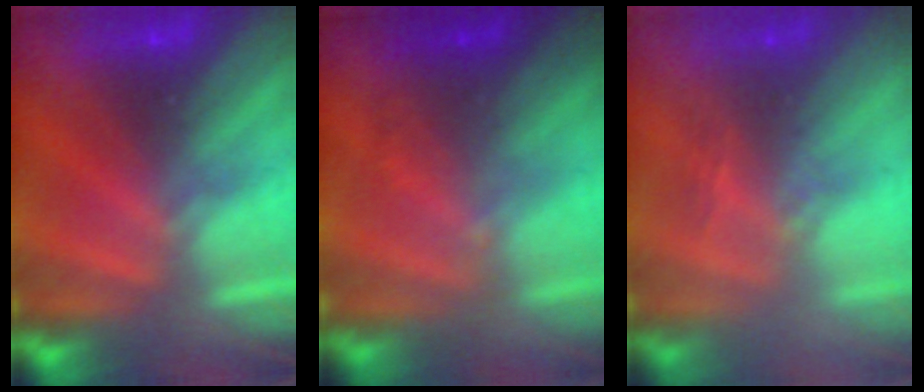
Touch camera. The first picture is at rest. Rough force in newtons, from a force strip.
{"total": 2.0}
{"total": 2.9}